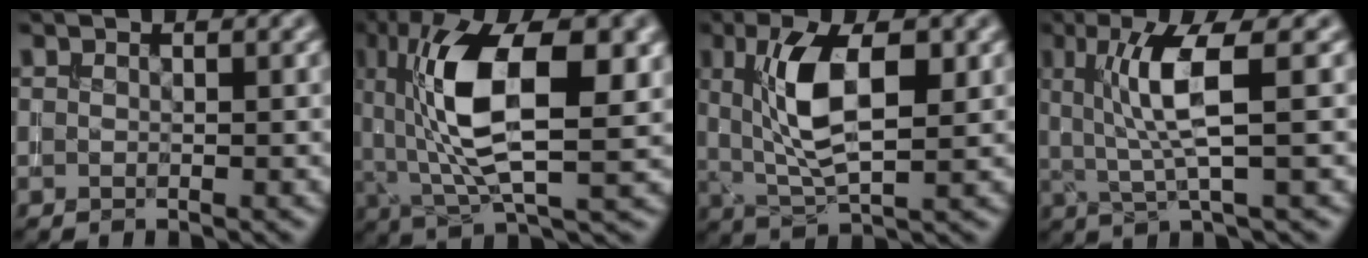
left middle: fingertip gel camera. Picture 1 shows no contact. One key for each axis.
{"total": 12.1, "fx": 2.1, "fy": 4.8, "fz": 11.0, "tx": -0.189, "ty": 0.008, "tz": 0.034}
{"total": 7.6, "fx": 1.6, "fy": 3.1, "fz": 6.7, "tx": -0.128, "ty": 0.002, "tz": 0.031}
{"total": 5.4, "fx": 1.0, "fy": 0.8, "fz": 5.3, "tx": -0.107, "ty": 0.002, "tz": 0.024}